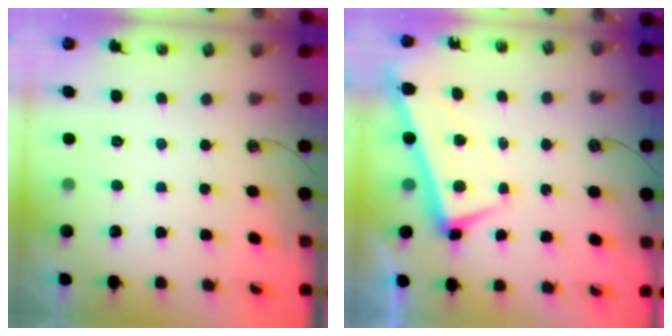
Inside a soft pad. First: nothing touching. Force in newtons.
{"total": 2.0, "press": 1.9, "slide": 0.7}